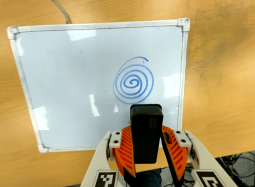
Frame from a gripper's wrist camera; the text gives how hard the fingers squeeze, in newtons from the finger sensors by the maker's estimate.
{"total": 5.0, "left": 4.5, "right": 5.5}